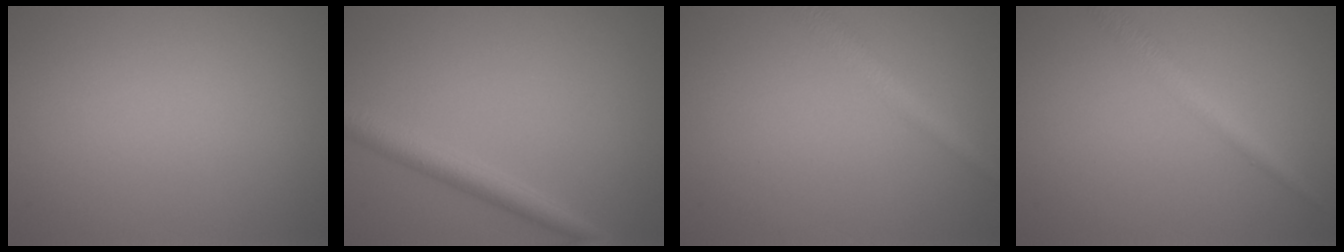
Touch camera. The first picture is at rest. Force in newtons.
{"total": 2.8, "press": 2.7, "slide": 0.2}
{"total": 2.3, "press": 2.3, "slide": 0.1}
{"total": 2.3, "press": 2.3, "slide": 0.1}